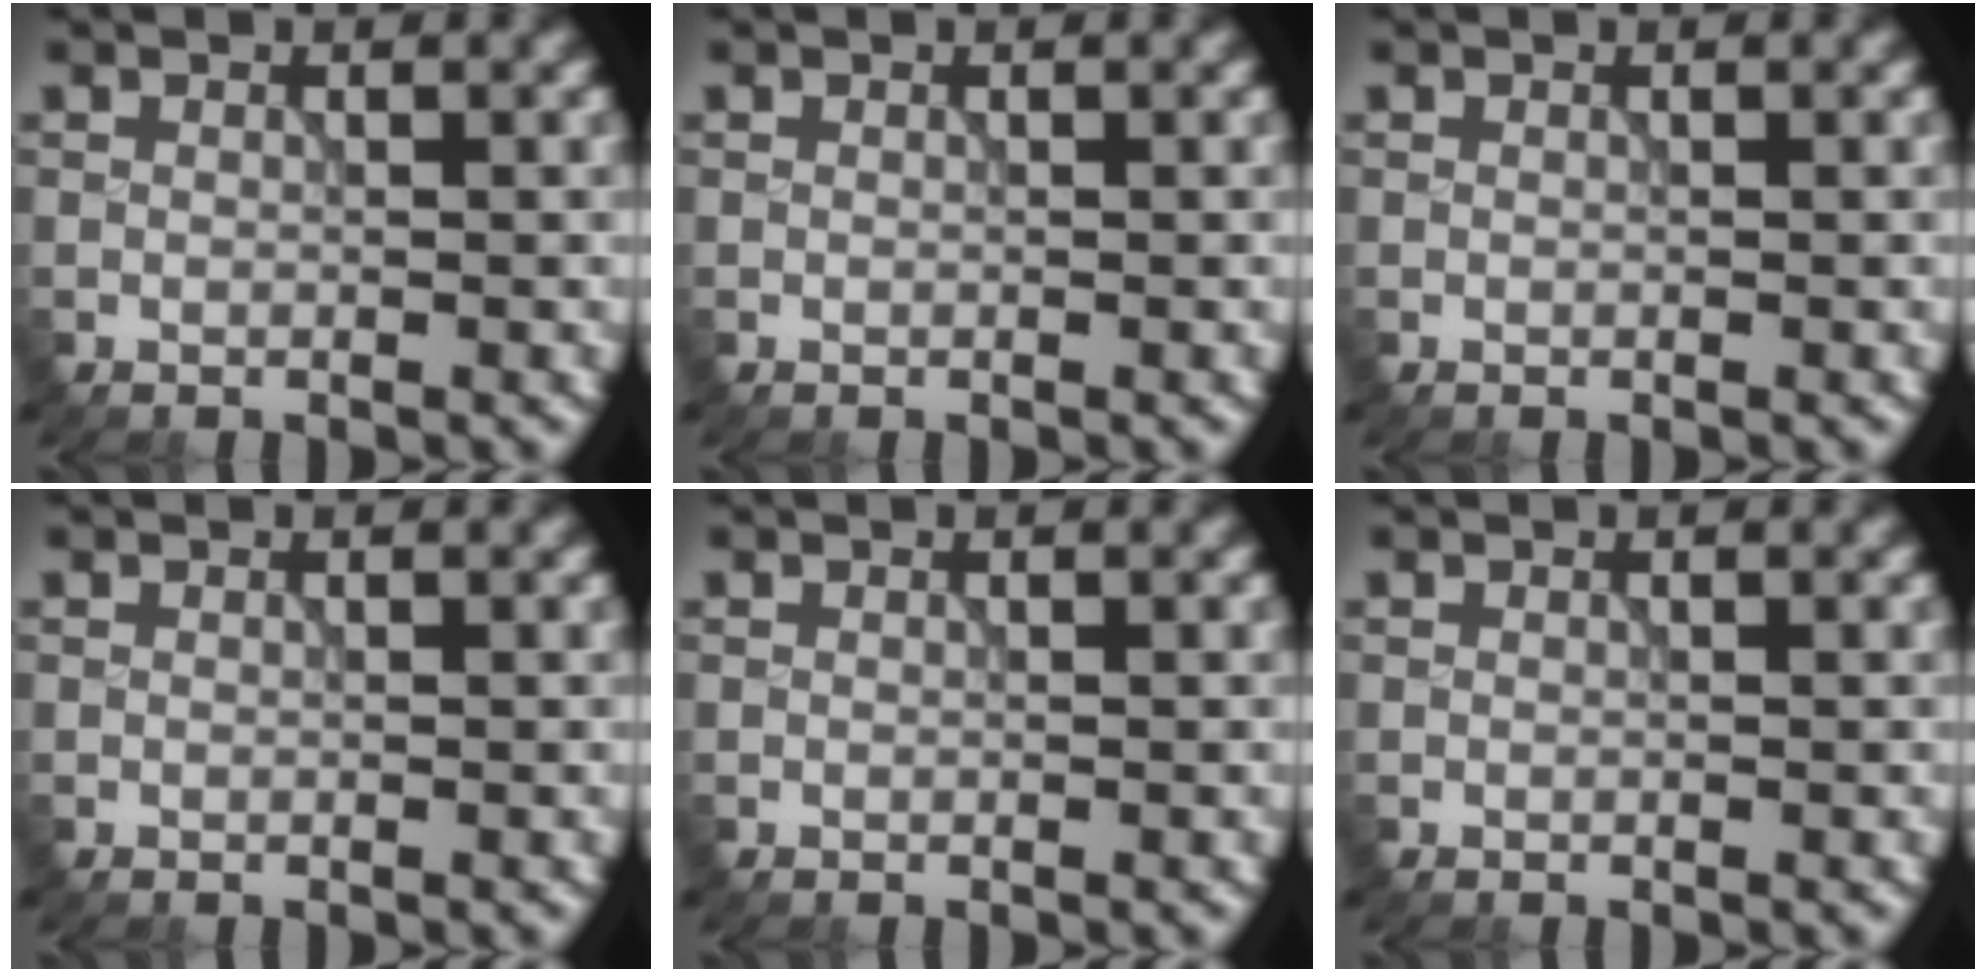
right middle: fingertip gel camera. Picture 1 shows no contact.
{"total": 0.0}
{"total": 0.0}
{"total": 0.0}
{"total": 0.0}
{"total": 0.0}